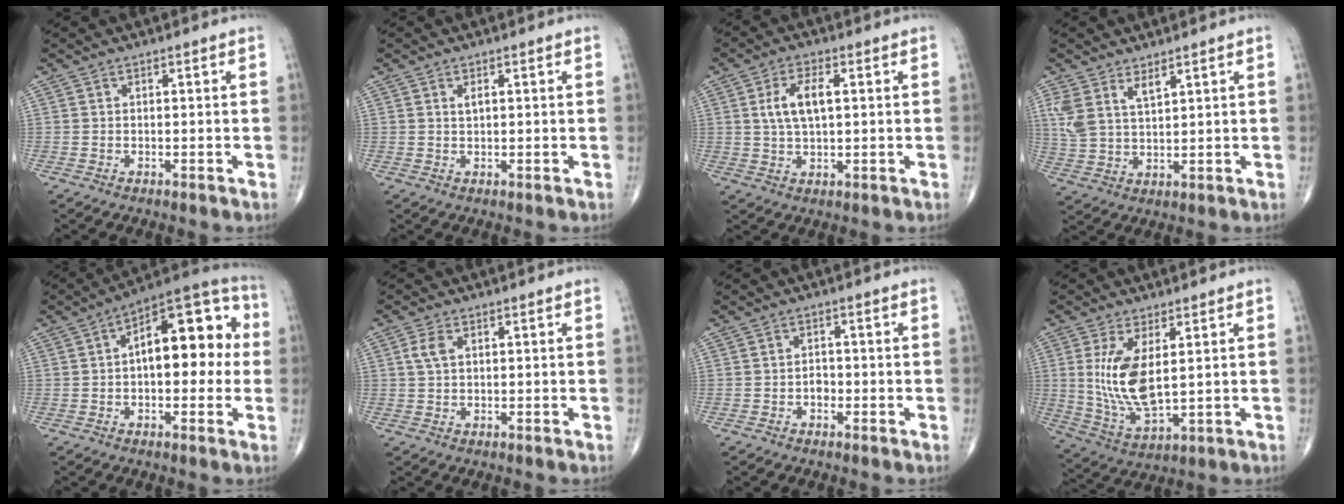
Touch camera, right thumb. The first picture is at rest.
{"total": 1.3, "force": [0.5, 0.6, 1.0], "torque": [-0.020, 0.000, 0.009]}
{"total": 6.9, "force": [1.3, 3.2, 6.0], "torque": [-0.119, 0.004, 0.025]}
{"total": 6.2, "force": [3.6, 2.8, 4.3], "torque": [-0.086, -0.017, 0.081]}
{"total": 16.8, "force": [1.6, 8.4, 14.5], "torque": [-0.172, 0.041, 0.013]}
{"total": 2.9, "force": [0.9, 1.7, 2.2], "torque": [-0.052, 0.008, 0.018]}
{"total": 1.7, "force": [-0.7, 1.3, 0.9], "torque": [-0.006, 0.006, -0.016]}
{"total": 11.4, "force": [2.2, 4.8, 10.1], "torque": [-0.207, -0.022, 0.057]}